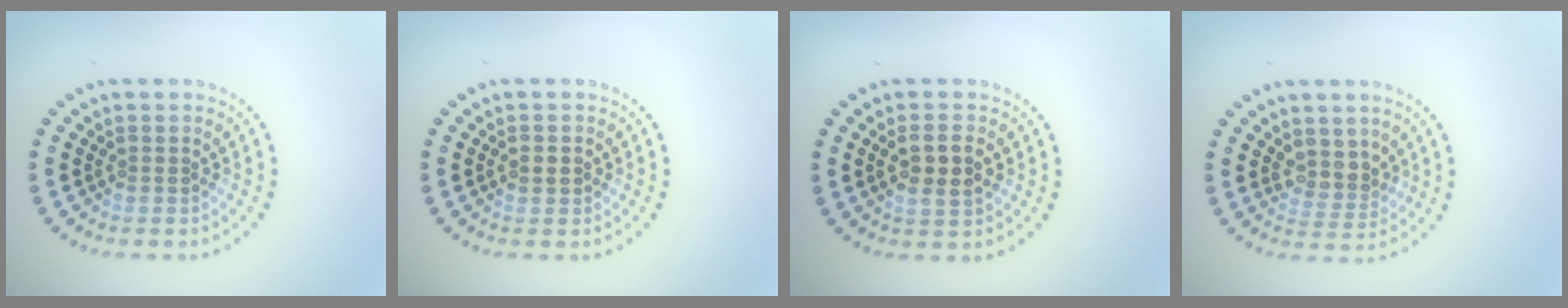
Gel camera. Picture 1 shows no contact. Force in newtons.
{"total": 1.5, "press": 1.5, "slide": 0.0}
{"total": 2.8, "press": 2.8, "slide": 0.6}
{"total": 2.5, "press": 2.0, "slide": 1.5}